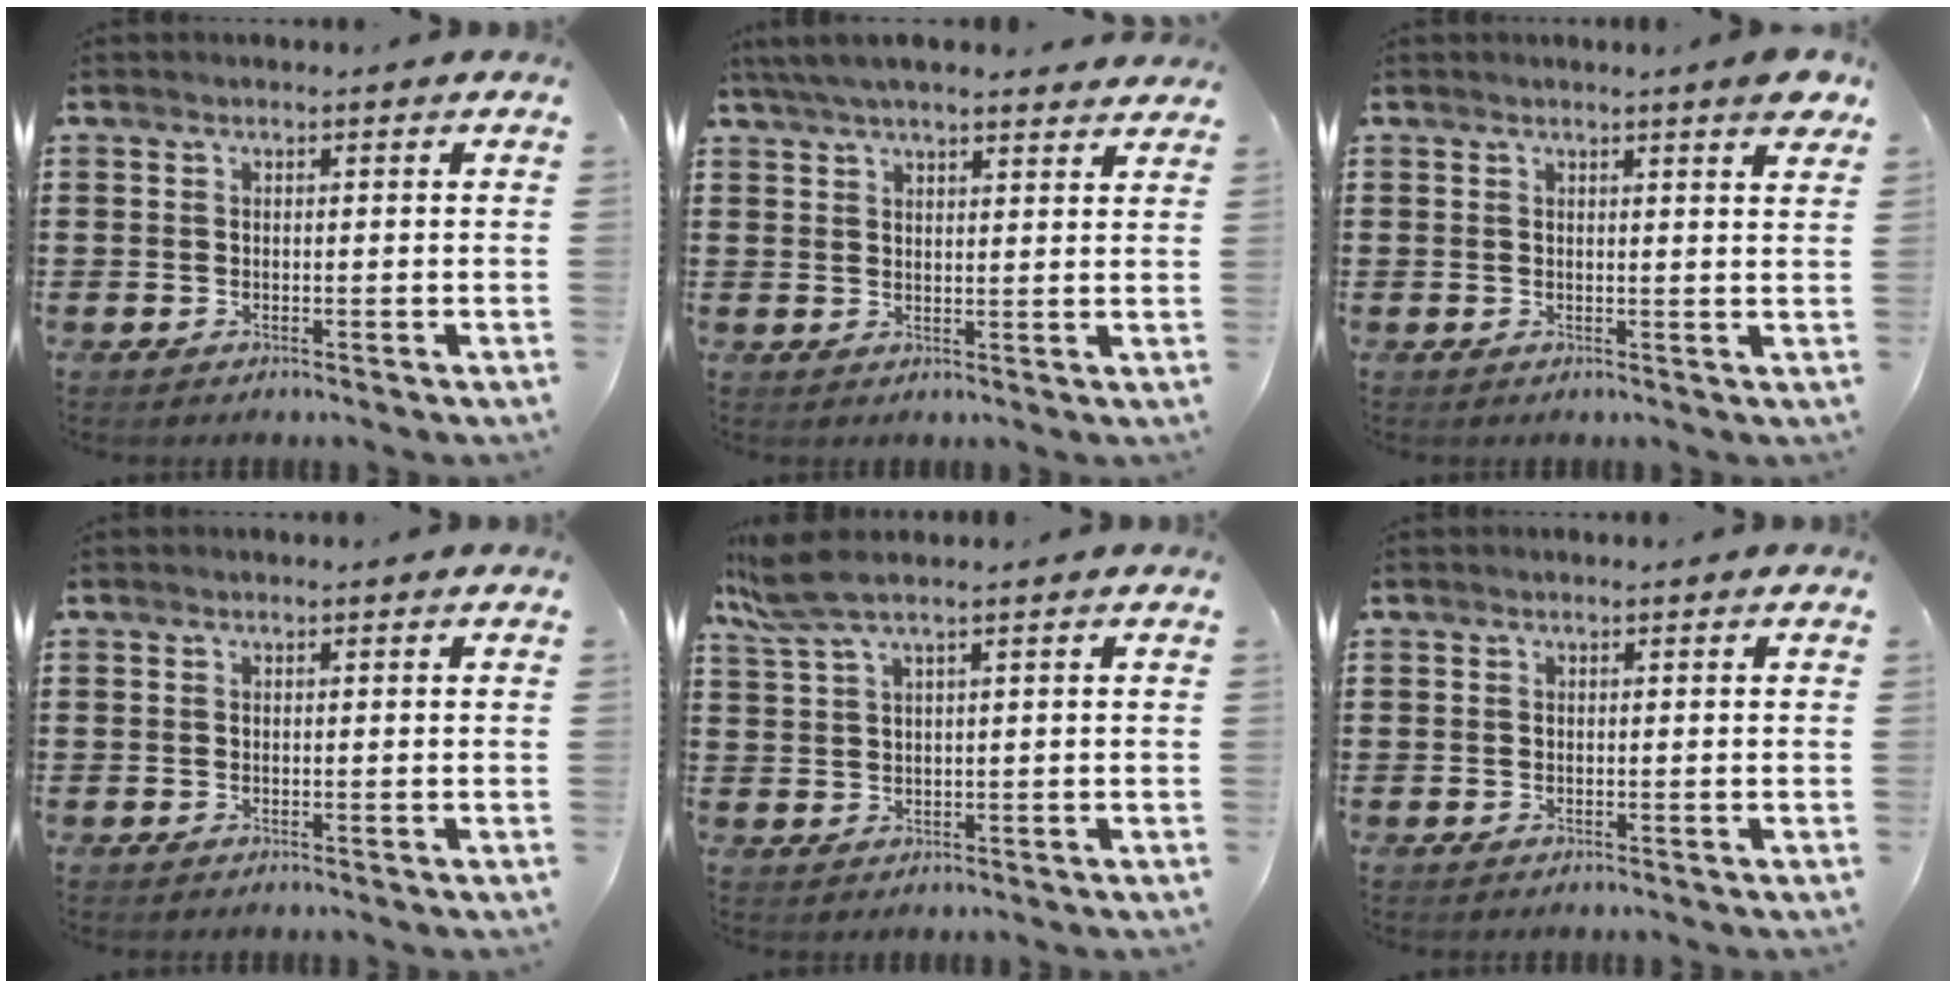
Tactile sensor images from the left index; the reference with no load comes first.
{"total": 4.7, "force": [4.2, 0.6, 1.9], "torque": [-0.048, -0.008, 0.078]}
{"total": 3.2, "force": [2.4, -0.1, 2.2], "torque": [-0.033, -0.008, 0.041]}
{"total": 0.0}
{"total": 4.8, "force": [2.8, 0.4, 3.8], "torque": [-0.097, -0.003, 0.046]}
{"total": 0.0}